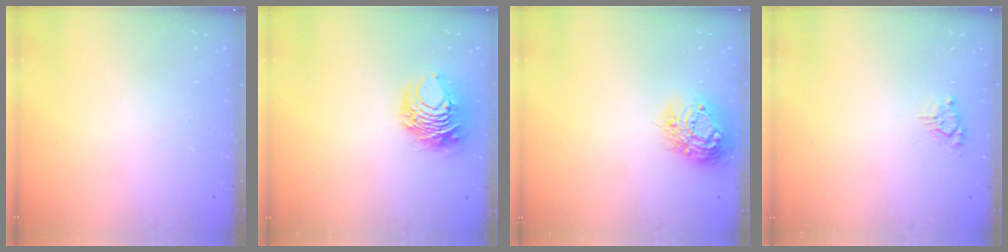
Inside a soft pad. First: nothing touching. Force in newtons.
{"total": 8.9, "press": 8.9, "slide": 0.7}
{"total": 13.2, "press": 13.1, "slide": 0.9}
{"total": 4.5, "press": 4.4, "slide": 0.6}